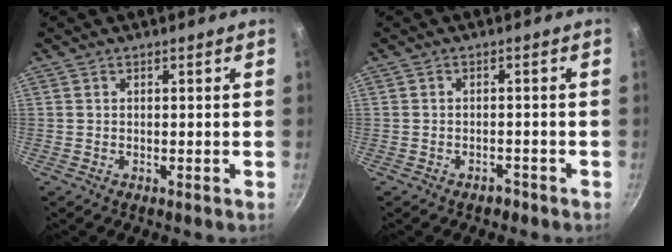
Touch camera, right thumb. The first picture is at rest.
{"total": 1.6, "force": [-1.3, 0.8, 0.5], "torque": [0.003, 0.018, -0.012]}